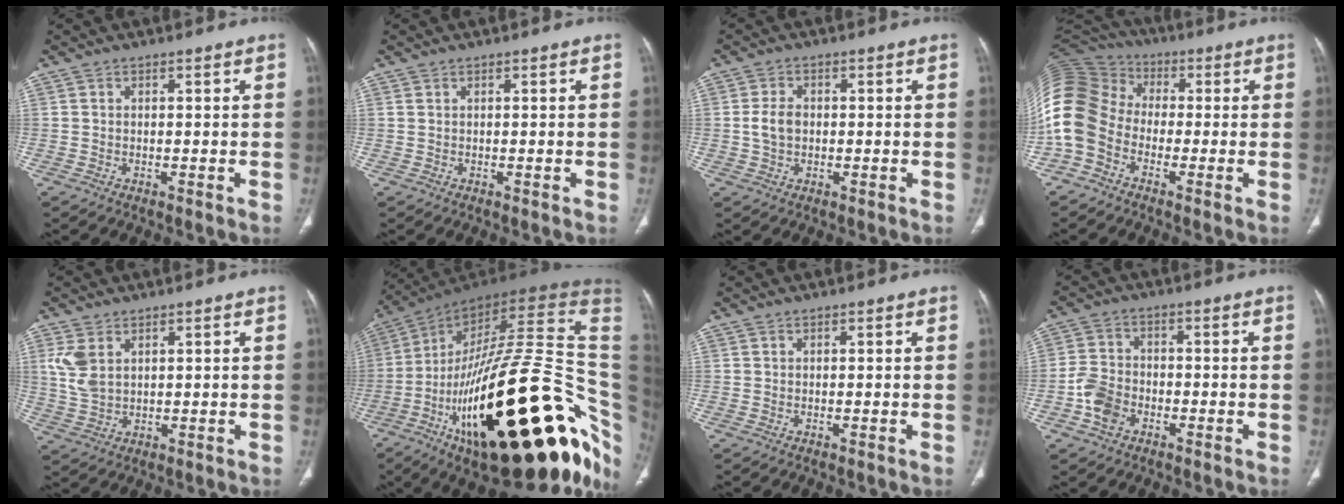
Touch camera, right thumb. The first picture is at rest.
{"total": 0.0}
{"total": 4.1, "force": [-0.1, 2.9, 2.8], "torque": [-0.057, 0.010, -0.003]}
{"total": 17.3, "force": [-3.9, 13.6, 10.0], "torque": [-0.236, 0.062, -0.086]}
{"total": 5.7, "force": [2.1, 3.6, 3.9], "torque": [-0.083, -0.004, 0.052]}
{"total": 47.0, "force": [-11.4, 16.8, 42.4], "torque": [-0.524, 0.080, -0.172]}
{"total": 0.0}
{"total": 6.2, "force": [-2.7, 4.5, 3.3], "torque": [-0.056, 0.019, -0.055]}